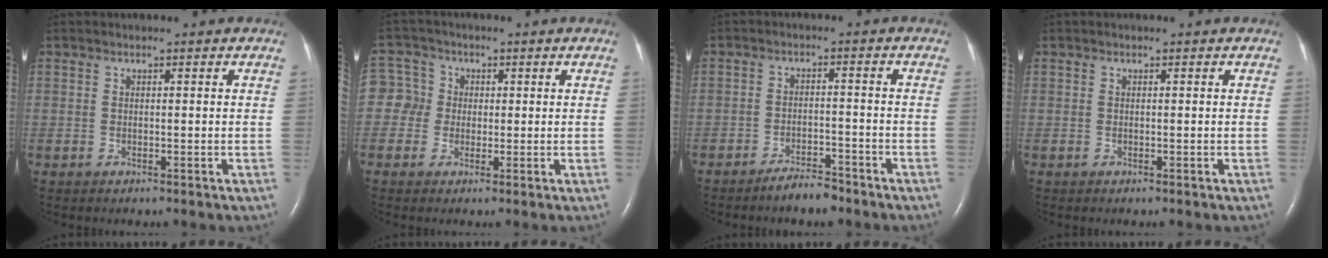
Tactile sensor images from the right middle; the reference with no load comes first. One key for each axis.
{"total": 4.6, "fx": 0.1, "fy": 4.5, "fz": 1.0, "tx": -0.026, "ty": 0.022, "tz": 0.000}
{"total": 3.9, "fx": -3.4, "fy": 1.0, "fz": 1.5, "tx": -0.031, "ty": 0.000, "tz": -0.057}
{"total": 0.0}